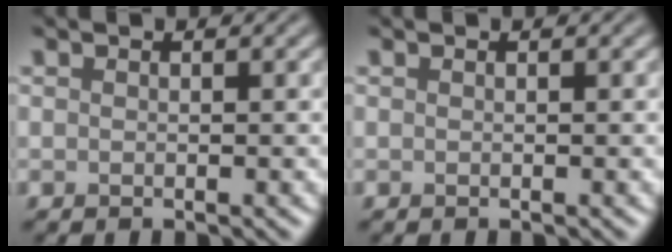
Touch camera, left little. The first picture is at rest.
{"total": 0.0}